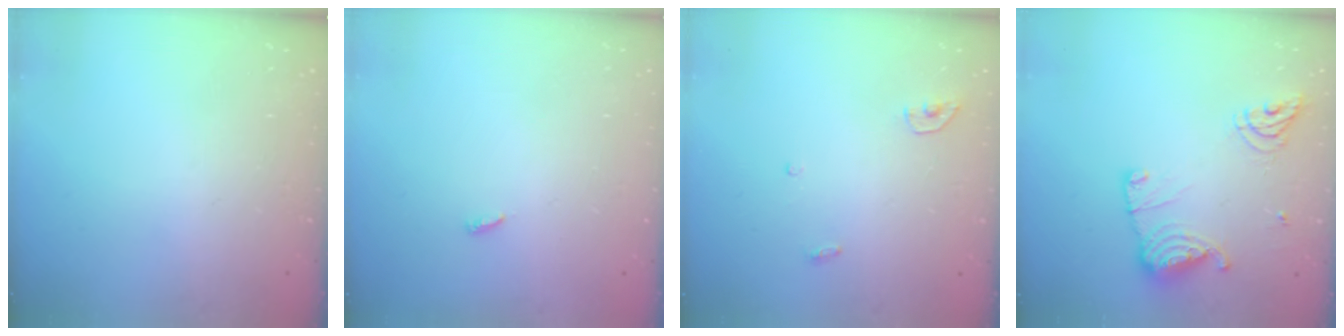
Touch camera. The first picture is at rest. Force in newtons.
{"total": 2.5, "press": 2.5, "slide": 0.2}
{"total": 3.4, "press": 3.3, "slide": 0.3}
{"total": 13.2, "press": 13.2, "slide": 1.2}